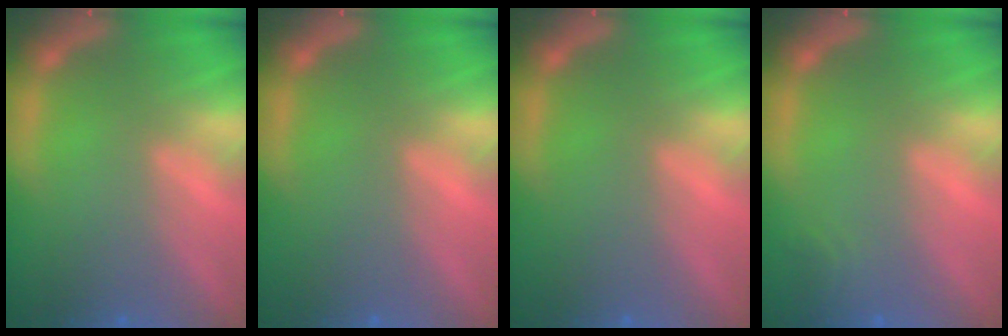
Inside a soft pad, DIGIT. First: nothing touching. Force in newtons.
{"total": 0.0}
{"total": 0.0}
{"total": 1.4}